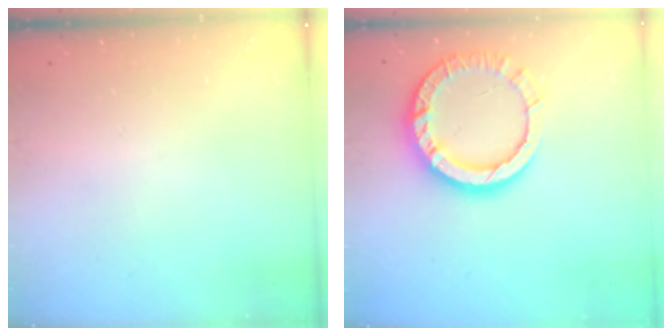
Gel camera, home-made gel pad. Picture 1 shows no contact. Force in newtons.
{"total": 14.0, "press": 14.0, "slide": 1.2}